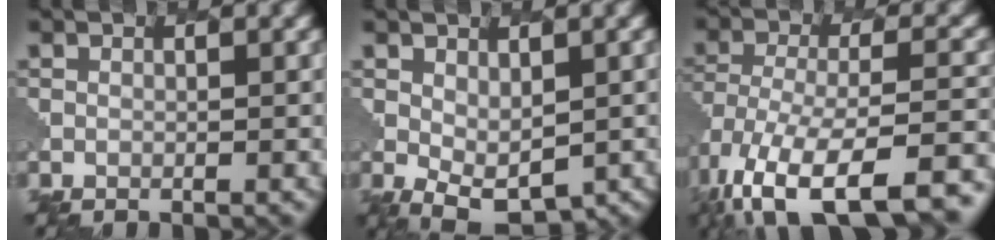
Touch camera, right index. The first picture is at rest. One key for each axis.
{"total": 3.8, "fx": -0.1, "fy": 2.3, "fz": 3.1, "tx": -0.056, "ty": -0.012, "tz": 0.006}
{"total": 15.6, "fx": -10.6, "fy": 6.8, "fz": 9.3, "tx": -0.175, "ty": -0.034, "tz": -0.141}